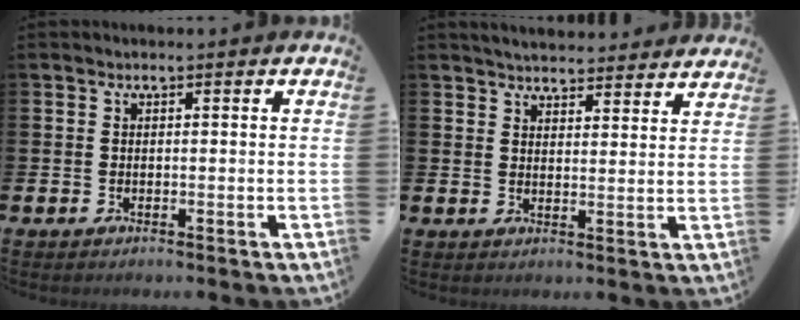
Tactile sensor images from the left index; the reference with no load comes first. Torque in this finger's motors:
{"motor_torque": [0.13, -0.45, 0.55, 0.12]}